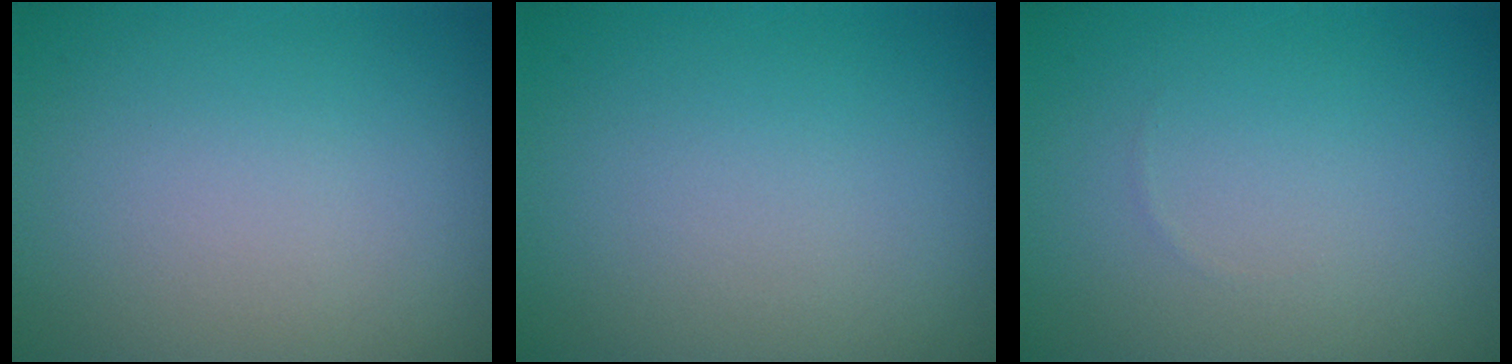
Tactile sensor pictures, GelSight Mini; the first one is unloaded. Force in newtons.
{"total": 0.0}
{"total": 0.0}